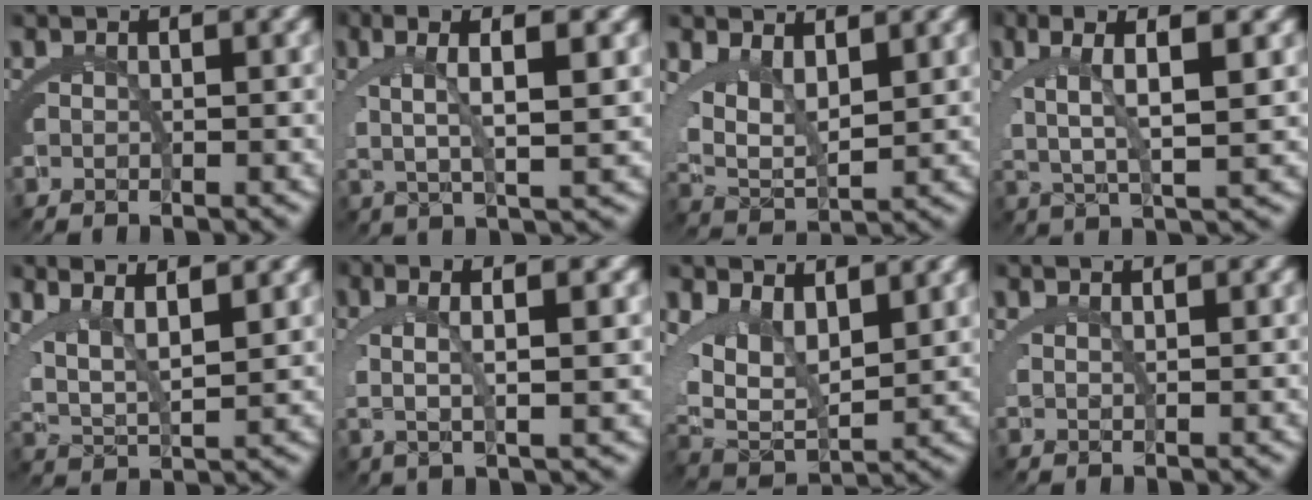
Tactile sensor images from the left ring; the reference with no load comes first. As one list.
[{"total": 5.7, "force": [2.1, 1.0, 5.1], "torque": [-0.089, 0.010, 0.039]}, {"total": 6.5, "force": [1.2, 4.6, 4.5], "torque": [-0.109, -0.025, 0.029]}, {"total": 6.0, "force": [1.7, 1.8, 5.5], "torque": [-0.094, 0.006, 0.032]}, {"total": 7.0, "force": [2.1, 4.4, 5.0], "torque": [-0.099, -0.010, 0.035]}, {"total": 5.1, "force": [1.6, 0.9, 4.8], "torque": [-0.084, 0.011, 0.029]}, {"total": 8.9, "force": [0.5, 6.7, 5.9], "torque": [-0.131, -0.036, 0.018]}, {"total": 1.1, "force": [0.8, -0.5, 0.6], "torque": [-0.016, -0.009, 0.023]}]